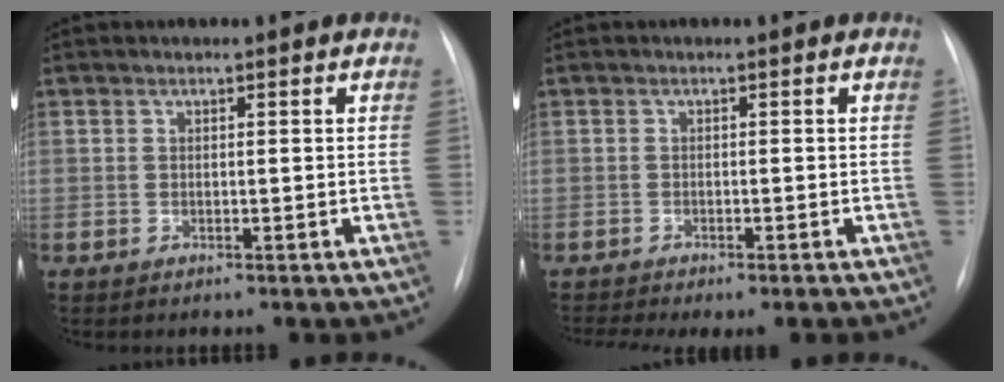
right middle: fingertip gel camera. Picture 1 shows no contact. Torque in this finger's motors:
{"motor_torque": [1.17, -0.98, 0.15, 0.05]}